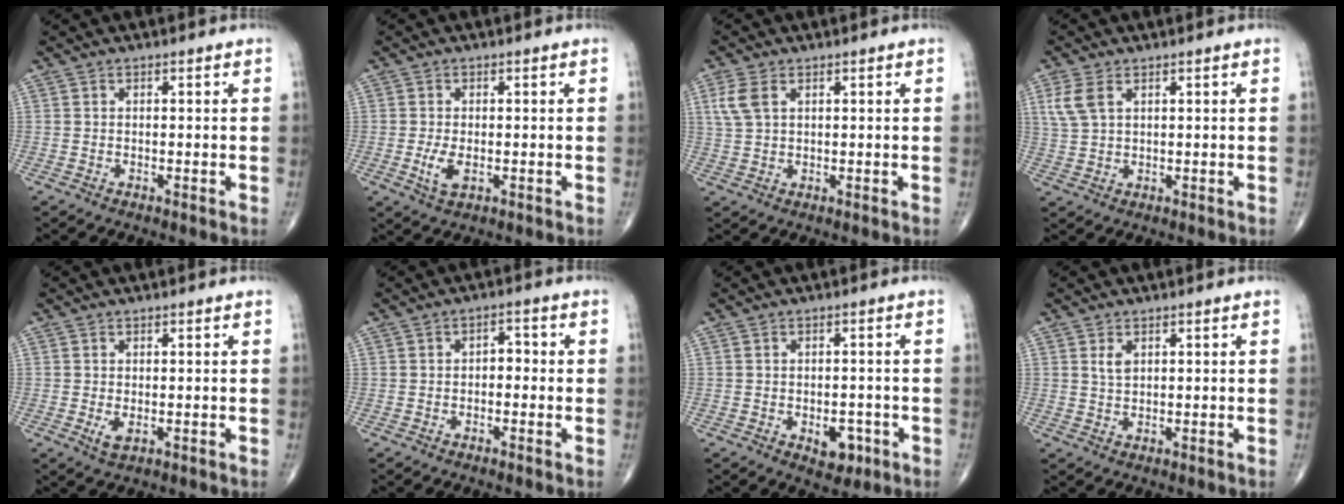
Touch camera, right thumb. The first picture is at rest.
{"total": 3.7, "force": [-0.7, 1.8, 3.1], "torque": [-0.066, -0.007, -0.011]}
{"total": 4.4, "force": [1.7, 2.5, 3.1], "torque": [-0.078, 0.006, 0.040]}
{"total": 4.6, "force": [2.1, 2.5, 3.3], "torque": [-0.080, 0.004, 0.049]}
{"total": 2.1, "force": [-0.3, 1.0, 1.8], "torque": [-0.034, -0.006, -0.001]}
{"total": 2.6, "force": [-0.4, 1.7, 1.9], "torque": [-0.010, 0.013, -0.014]}
{"total": 4.9, "force": [-1.9, 3.0, 3.4], "torque": [-0.026, 0.006, -0.018]}
{"total": 1.6, "force": [0.7, 0.9, 1.2], "torque": [-0.020, 0.000, 0.016]}